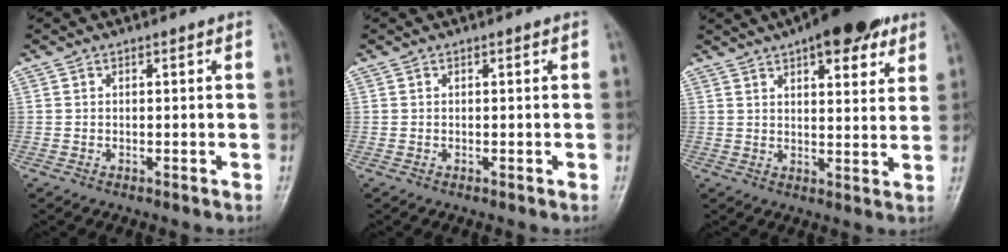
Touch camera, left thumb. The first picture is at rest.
{"total": 0.0}
{"total": 13.8, "force": [8.1, 5.3, 9.8], "torque": [-0.101, -0.022, 0.111]}